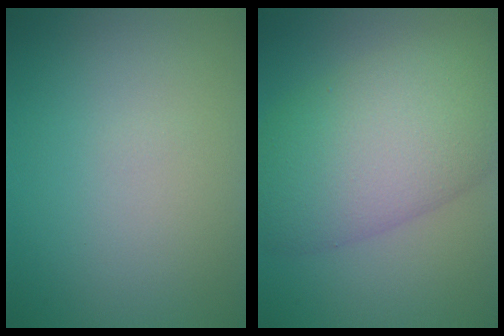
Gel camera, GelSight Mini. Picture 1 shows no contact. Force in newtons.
{"total": 10.4, "press": 10.4, "slide": 0.2}